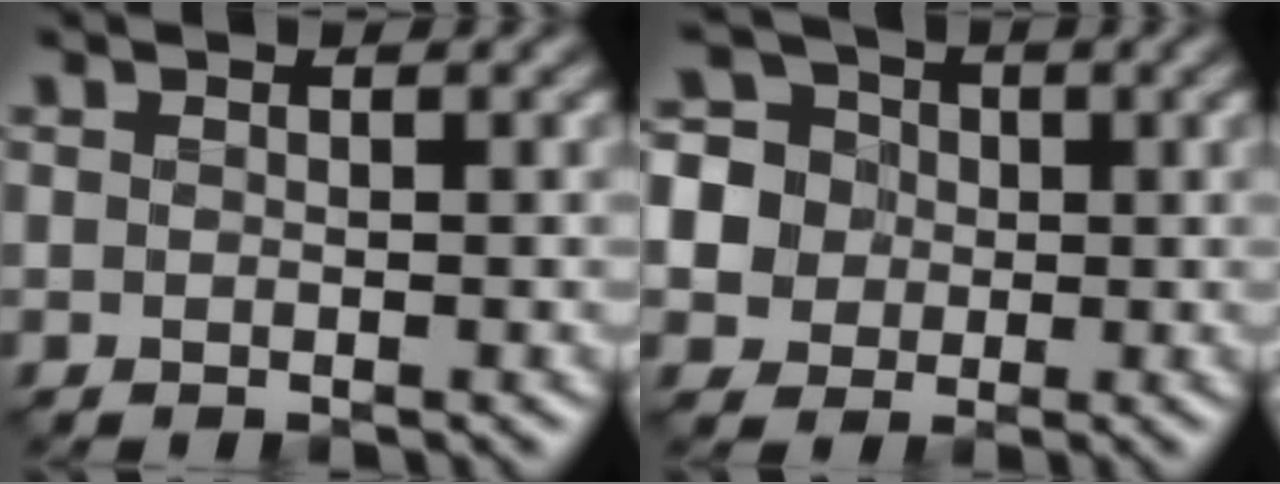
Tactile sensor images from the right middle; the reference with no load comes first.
{"total": 8.5, "force": [0.0, 8.0, 2.7], "torque": [-0.073, 0.033, -0.012]}